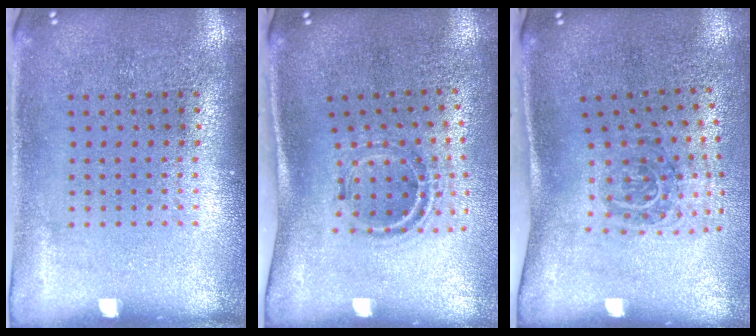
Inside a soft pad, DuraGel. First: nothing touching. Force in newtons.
{"total": 1.1, "press": 1.0, "slide": 0.5}
{"total": 1.8, "press": 1.2, "slide": 1.4}